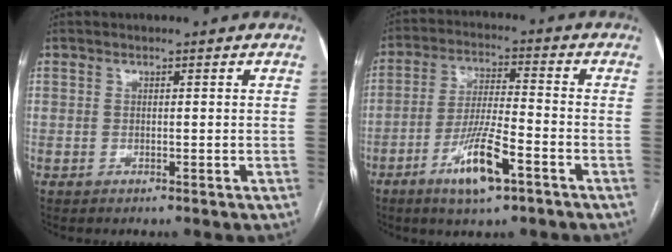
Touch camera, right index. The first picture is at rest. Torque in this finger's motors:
{"motor_torque": [1.32, -0.05, 0.38, 0.13]}